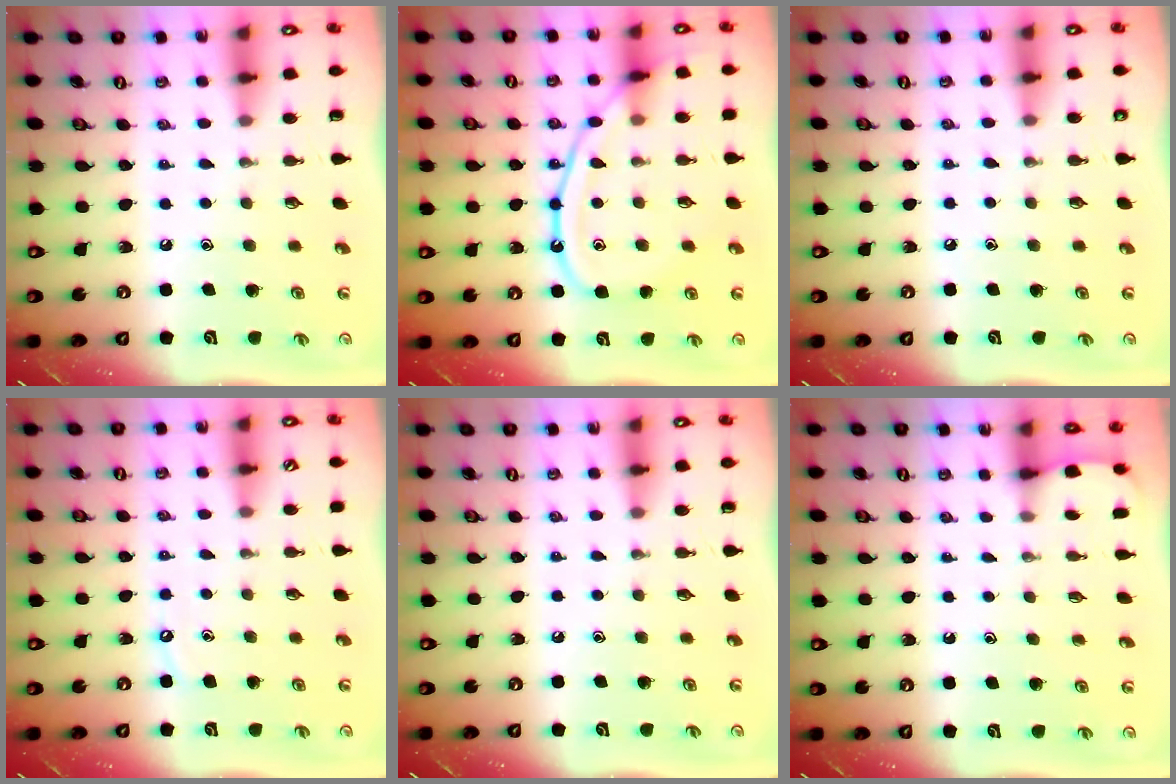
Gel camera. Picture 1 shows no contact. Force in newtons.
{"total": 13.8, "press": 13.7, "slide": 1.3}
{"total": 3.2, "press": 3.2, "slide": 0.5}
{"total": 3.8, "press": 3.8, "slide": 0.5}
{"total": 0.0}
{"total": 1.3, "press": 1.3, "slide": 0.1}